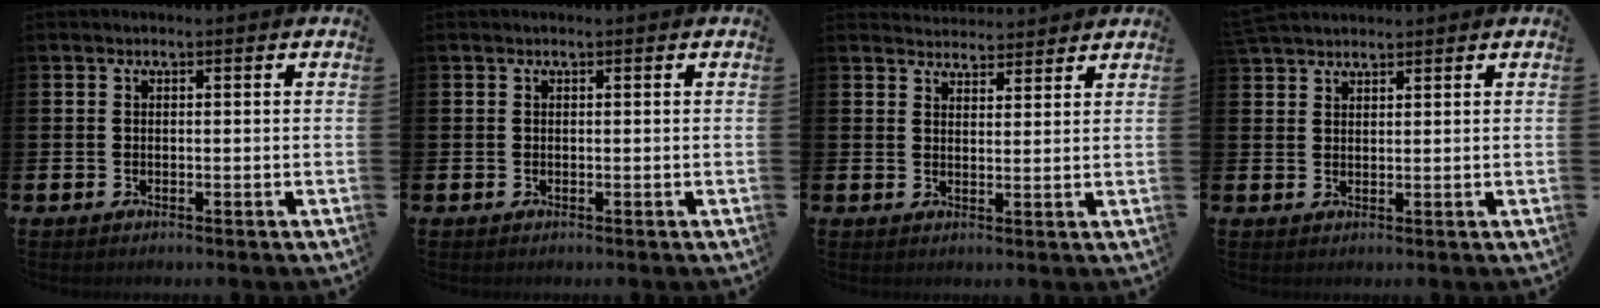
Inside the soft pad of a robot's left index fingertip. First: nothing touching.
{"total": 0.0}
{"total": 3.5, "force": [3.4, 0.7, -0.3], "torque": [0.002, -0.019, 0.062]}
{"total": 2.9, "force": [2.8, 0.7, 0.5], "torque": [-0.010, -0.008, 0.051]}